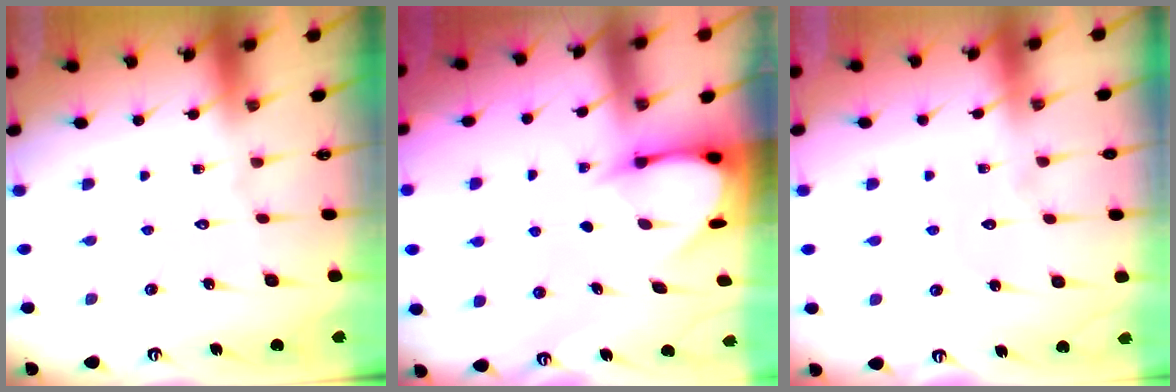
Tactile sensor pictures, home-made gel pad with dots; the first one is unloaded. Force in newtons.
{"total": 3.7, "press": 3.7, "slide": 0.3}
{"total": 2.5, "press": 2.5, "slide": 0.2}